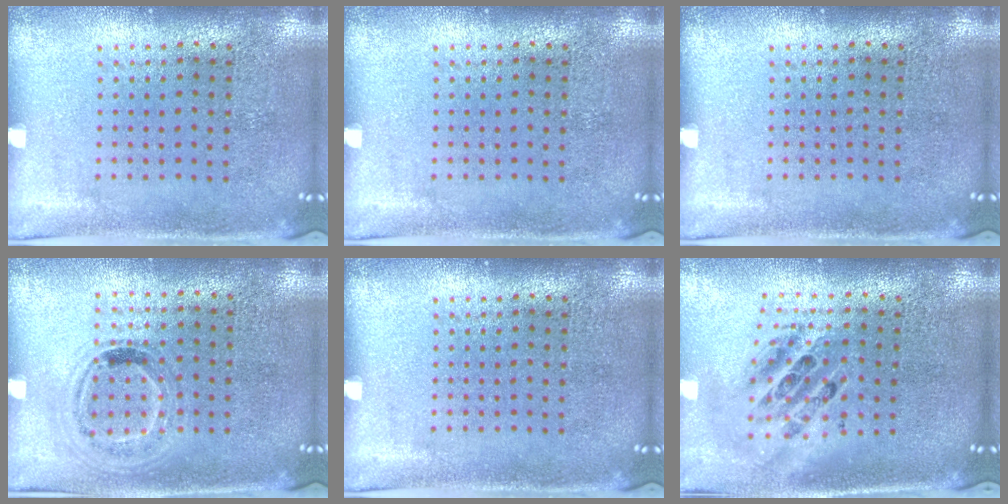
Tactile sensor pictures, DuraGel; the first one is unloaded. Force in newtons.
{"total": 0.0}
{"total": 0.0}
{"total": 0.9, "press": 0.9, "slide": 0.3}
{"total": 0.0}
{"total": 2.0, "press": 1.6, "slide": 1.2}